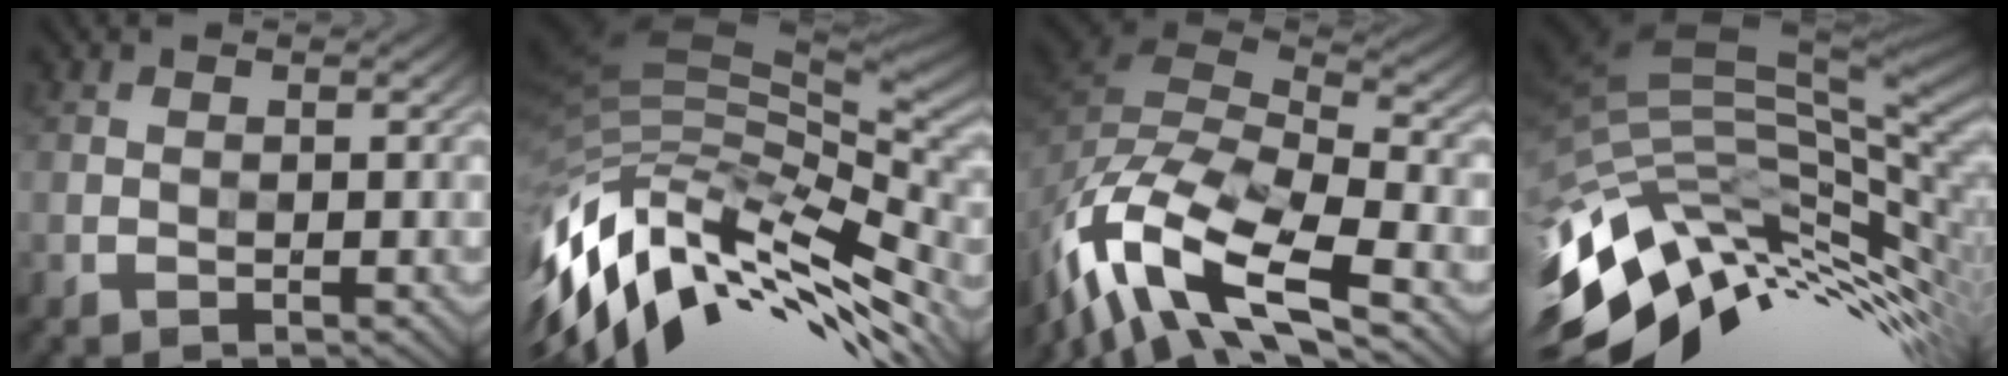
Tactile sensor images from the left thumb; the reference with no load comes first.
{"total": 16.1, "force": [-5.6, 7.4, 13.2], "torque": [-0.289, -0.014, -0.099]}
{"total": 15.1, "force": [-9.2, 6.5, 10.0], "torque": [-0.244, -0.024, -0.163]}
{"total": 15.4, "force": [-4.3, 6.6, 13.3], "torque": [-0.282, -0.016, -0.068]}